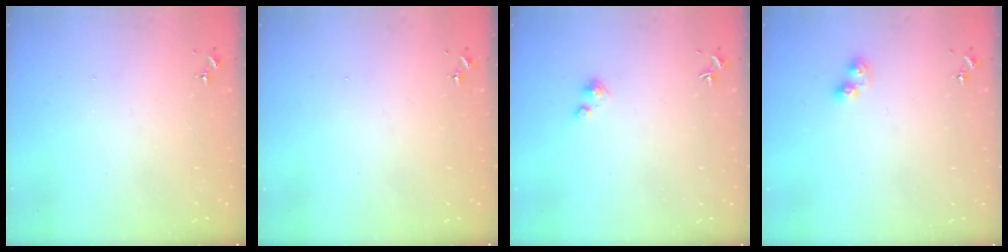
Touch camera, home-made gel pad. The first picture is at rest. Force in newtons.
{"total": 0.0}
{"total": 3.0, "press": 3.0, "slide": 0.3}
{"total": 5.4, "press": 5.4, "slide": 0.5}